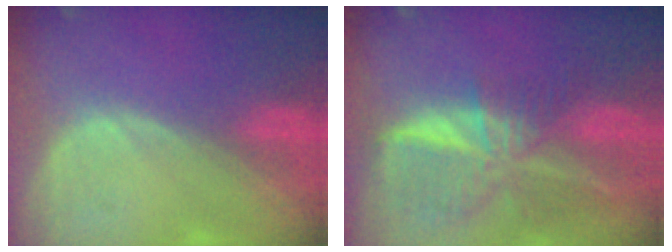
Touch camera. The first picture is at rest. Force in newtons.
{"total": 9.5, "press": 8.4, "slide": 4.6}